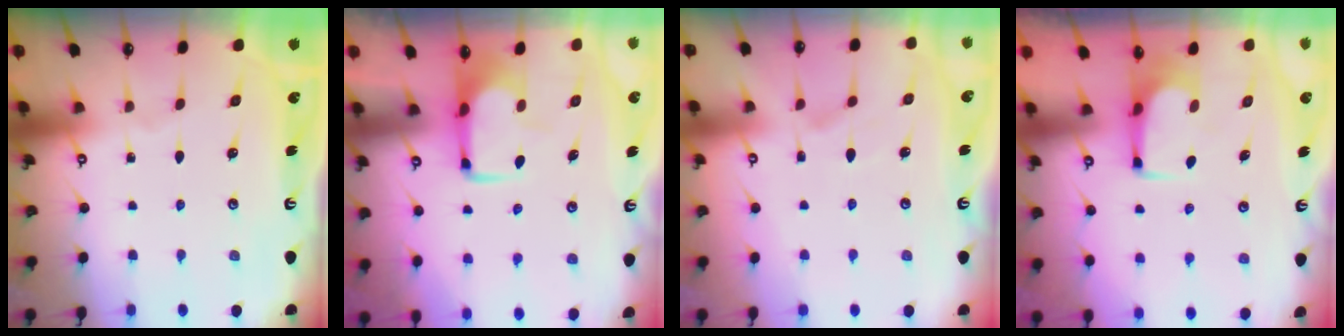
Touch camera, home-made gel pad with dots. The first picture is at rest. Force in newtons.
{"total": 1.9, "press": 1.9, "slide": 0.5}
{"total": 1.6, "press": 1.0, "slide": 1.2}
{"total": 3.5, "press": 3.5, "slide": 0.2}